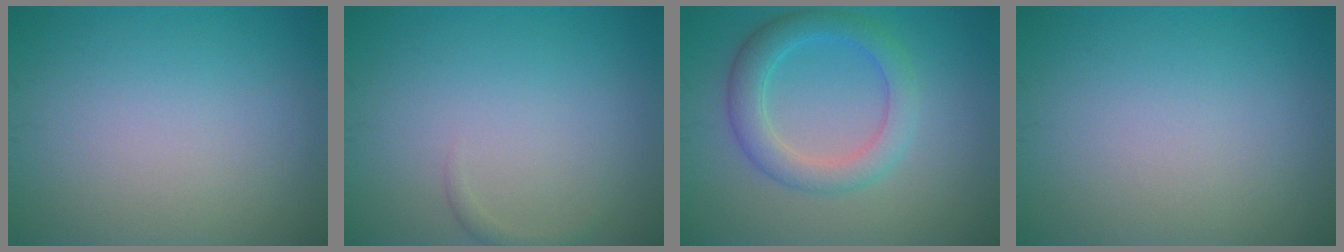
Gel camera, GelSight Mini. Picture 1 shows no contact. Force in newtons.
{"total": 0.7, "press": 0.7, "slide": 0.0}
{"total": 4.2, "press": 4.2, "slide": 0.0}
{"total": 0.0}